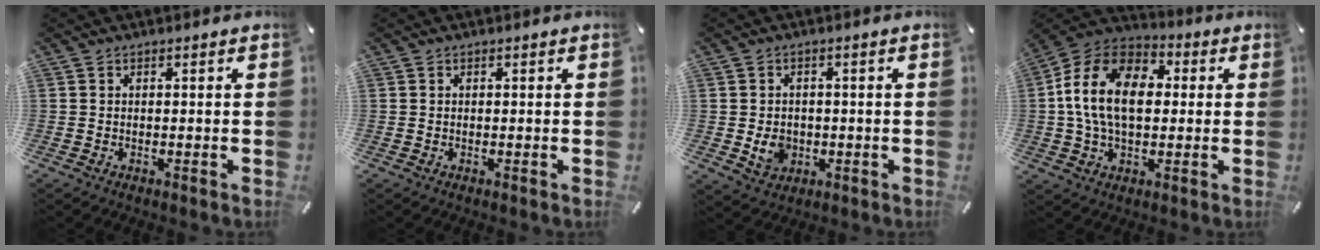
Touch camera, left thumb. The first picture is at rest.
{"total": 0.0}
{"total": 5.3, "force": [-0.8, 4.6, 2.3], "torque": [-0.023, -0.002, -0.015]}
{"total": 15.8, "force": [1.0, 10.8, 11.5], "torque": [-0.252, 0.012, 0.013]}